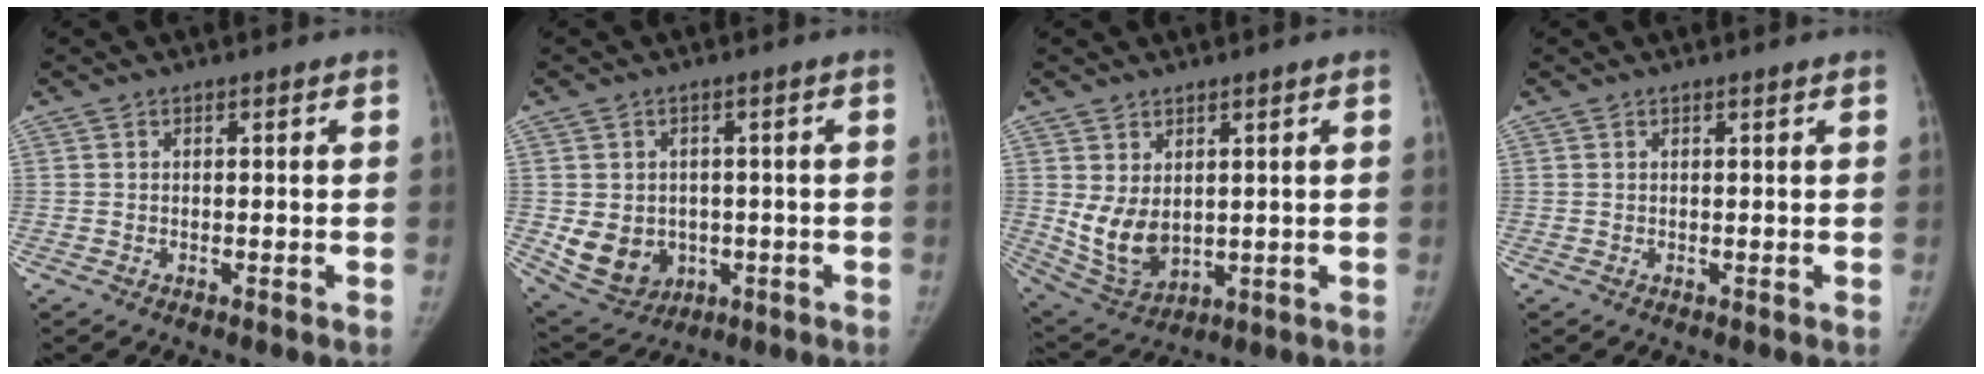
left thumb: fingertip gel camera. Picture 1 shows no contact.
{"total": 9.6, "force": [-1.3, 8.1, 4.8], "torque": [-0.063, 0.003, 0.004]}
{"total": 8.6, "force": [1.4, 5.6, 6.3], "torque": [-0.105, -0.021, 0.050]}
{"total": 0.5, "force": [0.5, -0.1, 0.3], "torque": [-0.010, -0.001, 0.011]}